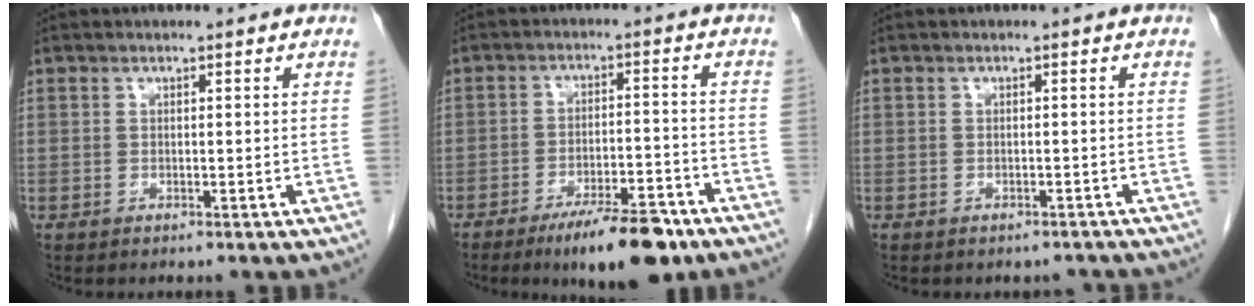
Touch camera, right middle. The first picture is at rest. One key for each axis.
{"total": 10.8, "fx": -7.6, "fy": 2.6, "fz": 7.2, "tx": -0.104, "ty": -0.008, "tz": -0.119}
{"total": 2.8, "fx": -2.5, "fy": 1.2, "fz": 0.4, "tx": -0.004, "ty": 0.002, "tz": -0.032}